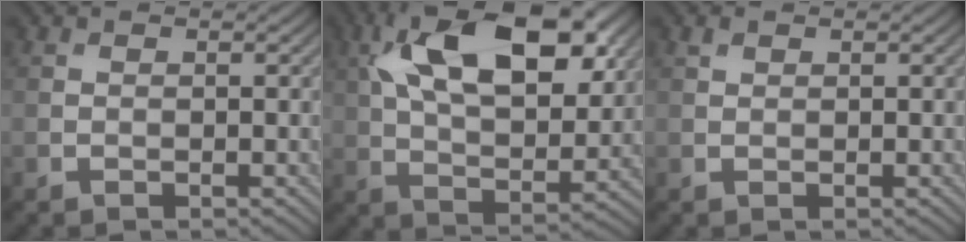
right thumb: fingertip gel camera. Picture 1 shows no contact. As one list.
[{"total": 17.2, "force": [6.9, 8.6, 13.3], "torque": [-0.244, 0.024, 0.100]}, {"total": 0.8, "force": [0.6, 0.4, 0.4], "torque": [-0.012, 0.002, 0.012]}]